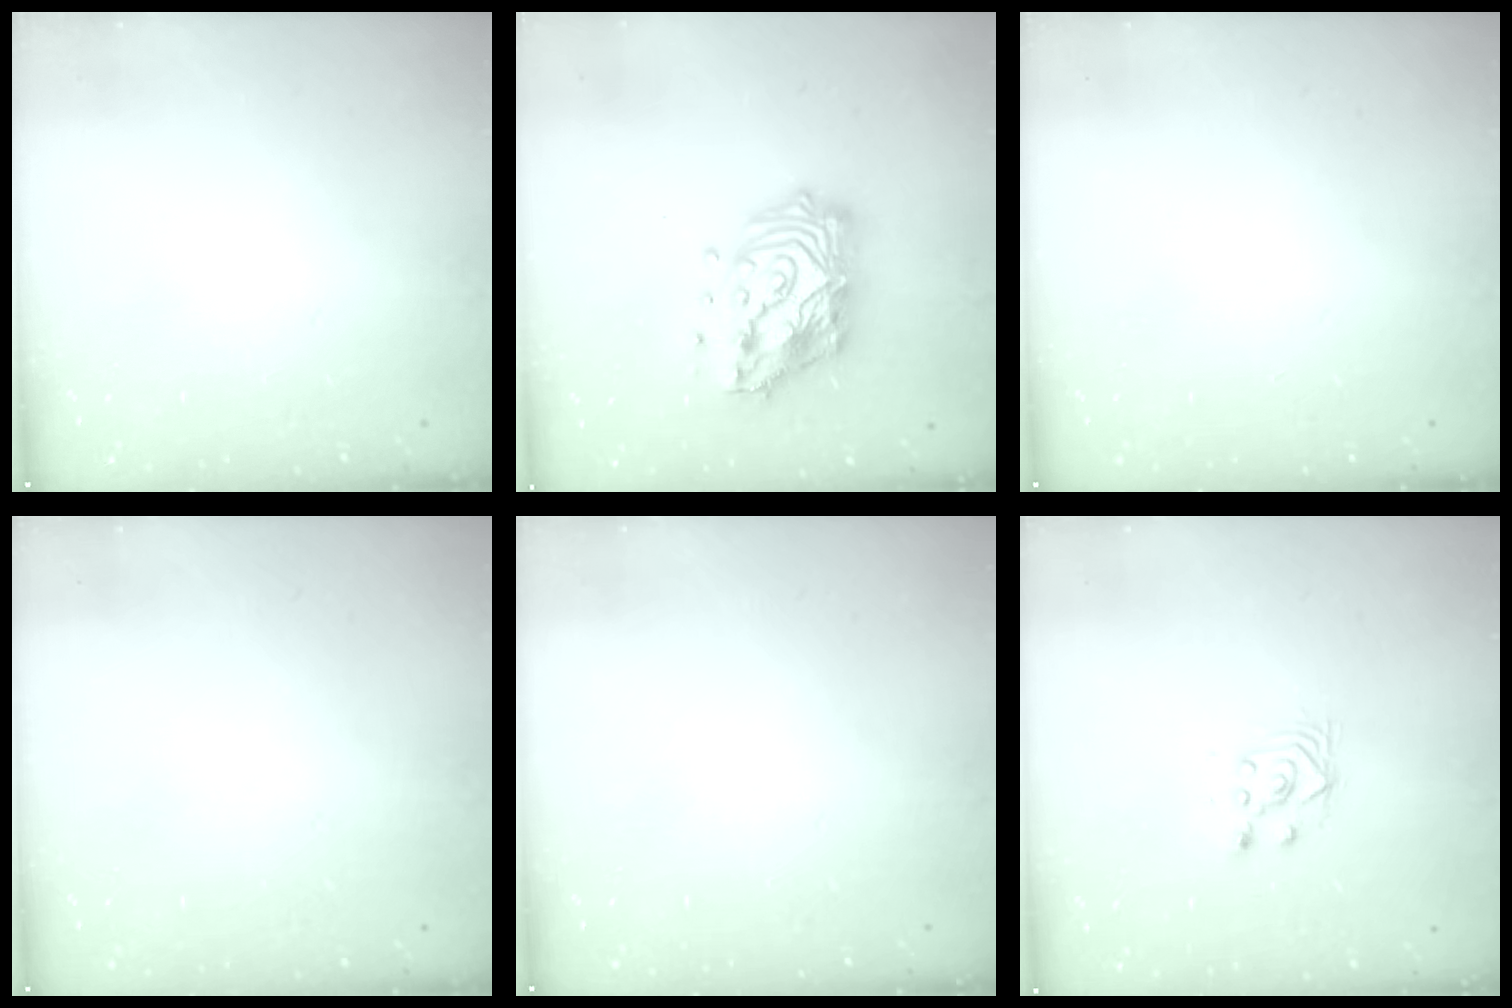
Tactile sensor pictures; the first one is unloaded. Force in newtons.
{"total": 18.1, "press": 18.0, "slide": 1.5}
{"total": 0.0}
{"total": 0.0}
{"total": 0.0}
{"total": 4.1, "press": 3.9, "slide": 1.3}